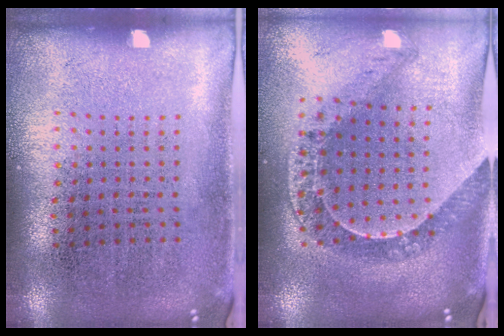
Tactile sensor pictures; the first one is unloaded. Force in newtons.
{"total": 1.2, "press": 1.2, "slide": 0.2}